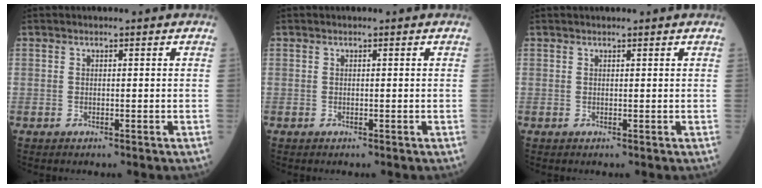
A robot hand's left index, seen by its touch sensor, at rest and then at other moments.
{"total": 0.0}
{"total": 3.0, "force": [2.8, 0.1, 0.9], "torque": [-0.009, 0.022, 0.033]}